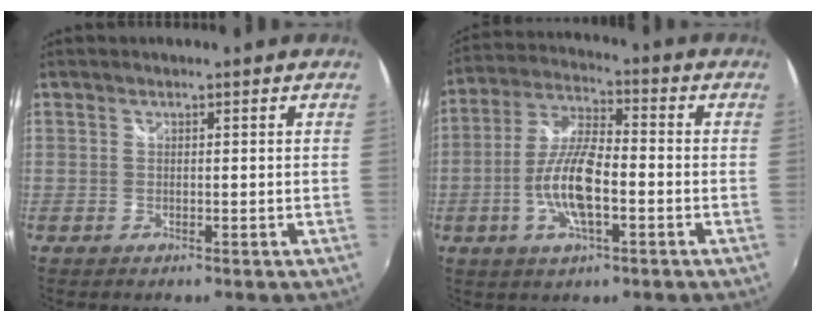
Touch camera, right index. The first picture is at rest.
{"total": 11.3, "force": [-3.3, 3.5, 10.3], "torque": [-0.214, 0.002, -0.064]}